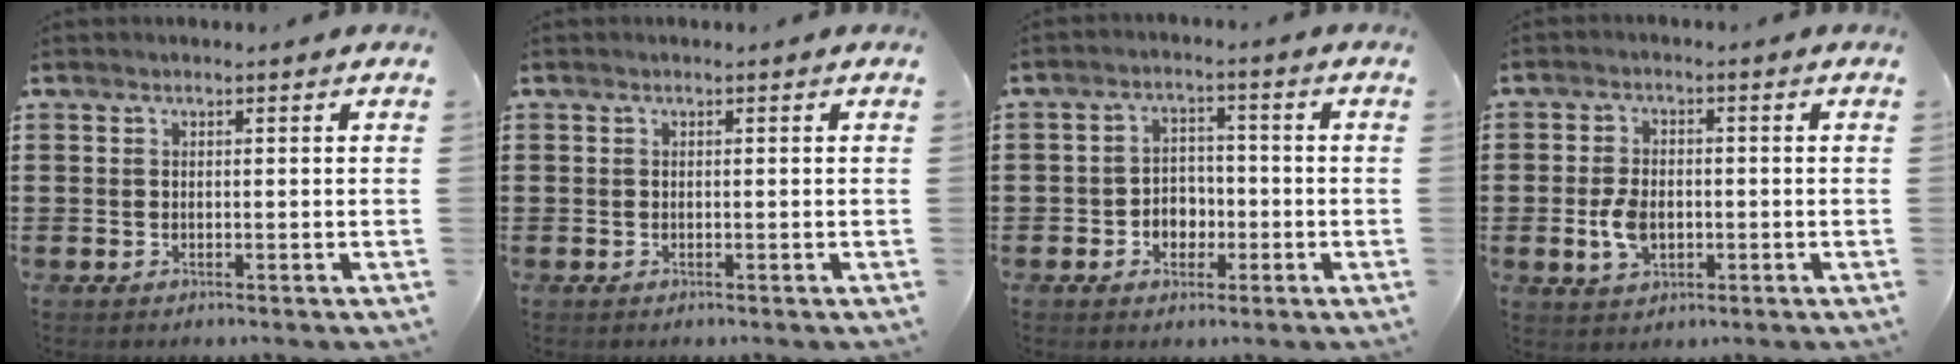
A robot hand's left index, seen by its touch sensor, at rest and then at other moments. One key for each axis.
{"total": 0.0}
{"total": 3.8, "fx": -1.6, "fy": 3.1, "fz": 1.6, "tx": -0.029, "ty": 0.004, "tz": -0.038}
{"total": 4.8, "fx": -0.9, "fy": 3.0, "fz": 3.7, "tx": -0.089, "ty": -0.002, "tz": -0.020}